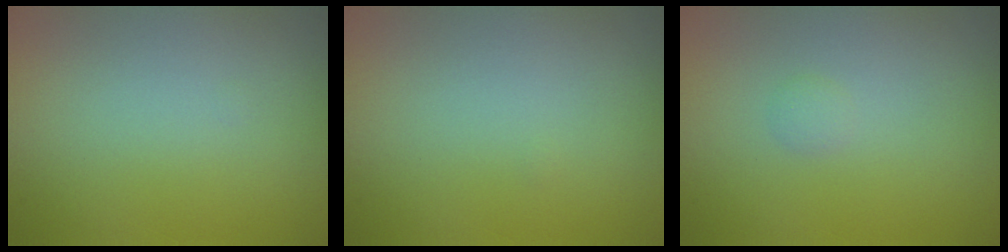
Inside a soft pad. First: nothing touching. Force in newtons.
{"total": 0.0}
{"total": 0.5, "press": 0.5, "slide": 0.0}